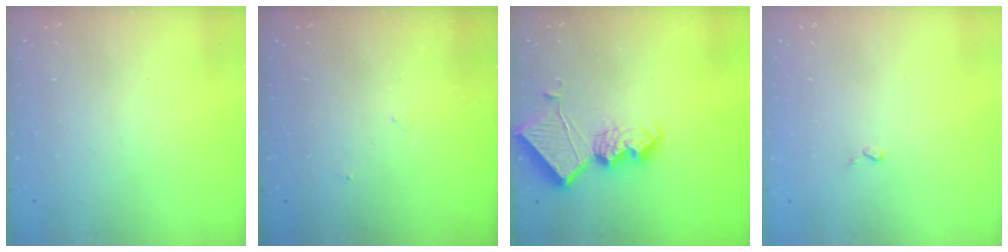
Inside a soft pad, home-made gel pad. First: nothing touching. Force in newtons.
{"total": 2.7, "press": 2.7, "slide": 0.5}
{"total": 15.8, "press": 15.8, "slide": 0.8}
{"total": 3.1, "press": 3.1, "slide": 0.5}